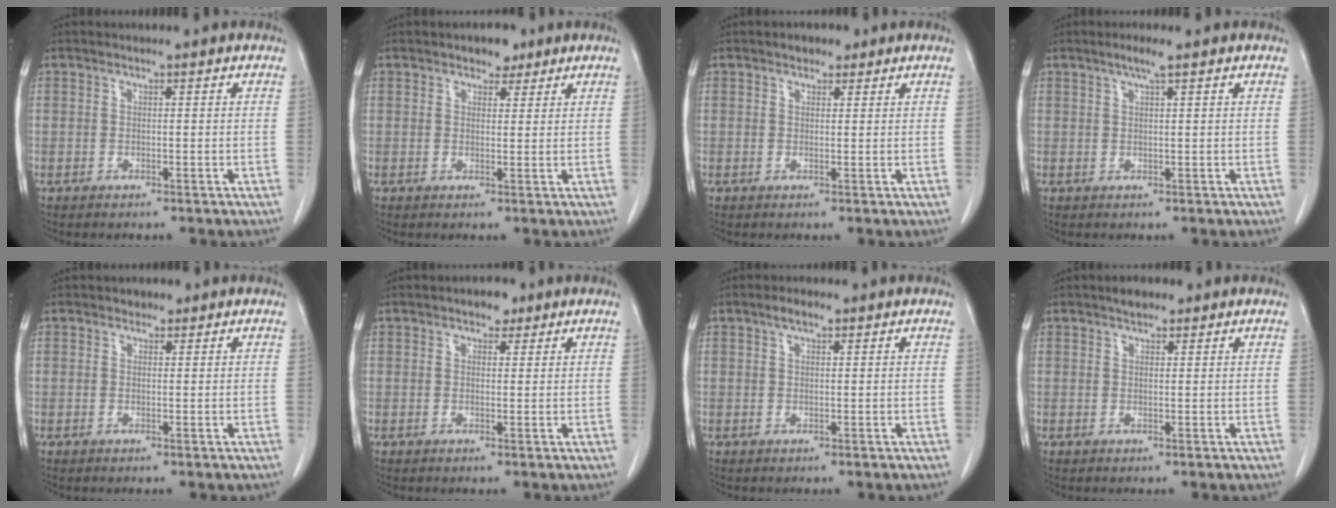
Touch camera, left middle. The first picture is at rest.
{"total": 2.6, "force": [1.8, 1.6, 1.0], "torque": [-0.015, 0.005, 0.025]}
{"total": 1.9, "force": [1.3, 1.2, 0.8], "torque": [-0.014, 0.006, 0.017]}
{"total": 2.0, "force": [1.3, -0.1, 1.5], "torque": [-0.034, 0.003, 0.025]}
{"total": 1.1, "force": [0.8, 0.8, 0.2], "torque": [-0.002, -0.001, 0.008]}
{"total": 2.3, "force": [1.5, 1.4, 1.1], "torque": [-0.016, 0.006, 0.020]}
{"total": 2.0, "force": [1.3, 0.8, 1.3], "torque": [-0.029, 0.007, 0.023]}
{"total": 2.4, "force": [1.8, 1.1, 1.1], "torque": [-0.023, 0.008, 0.026]}